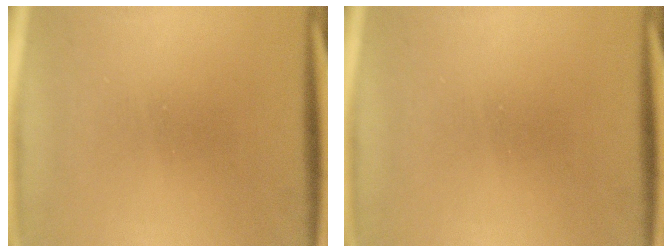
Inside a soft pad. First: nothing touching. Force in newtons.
{"total": 0.0}